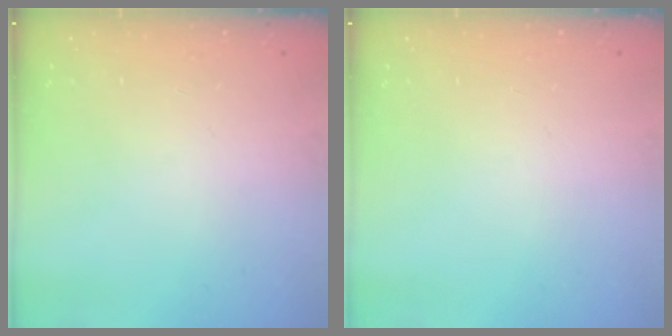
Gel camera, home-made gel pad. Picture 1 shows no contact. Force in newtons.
{"total": 0.0}